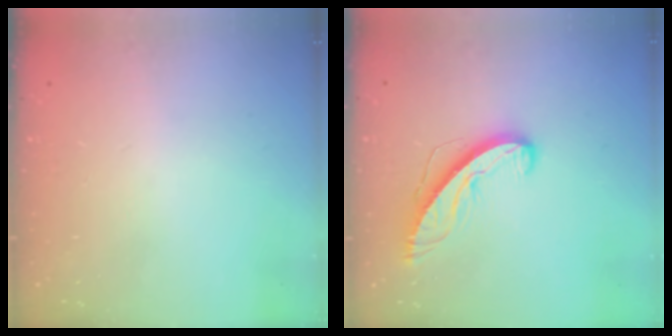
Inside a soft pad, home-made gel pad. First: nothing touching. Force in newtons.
{"total": 9.2, "press": 9.2, "slide": 0.3}